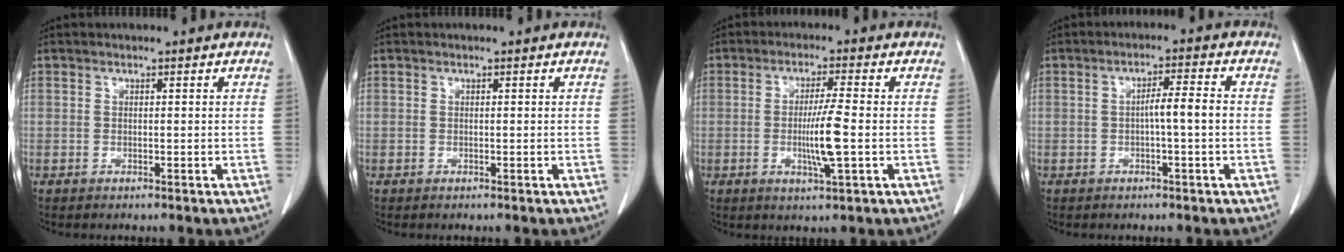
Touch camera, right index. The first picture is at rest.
{"total": 0.0}
{"total": 6.5, "force": [-1.1, -0.3, 6.4], "torque": [-0.114, -0.012, -0.021]}
{"total": 3.8, "force": [-0.6, 0.0, 3.8], "torque": [-0.064, 0.006, -0.011]}